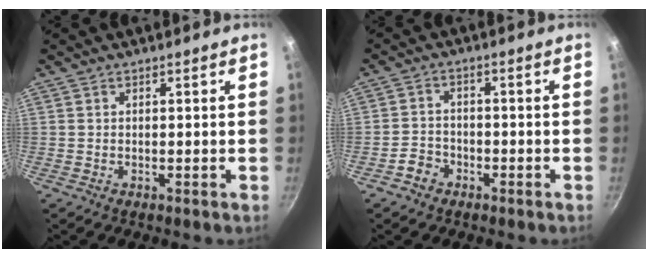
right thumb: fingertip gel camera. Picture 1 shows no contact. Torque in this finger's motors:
{"motor_torque": [0.60, 0.42, 0.16, -0.76, -0.01]}